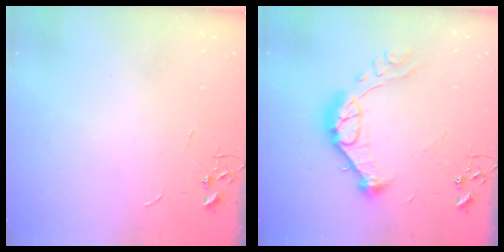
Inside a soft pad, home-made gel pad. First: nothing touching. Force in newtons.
{"total": 15.1, "press": 15.0, "slide": 1.0}